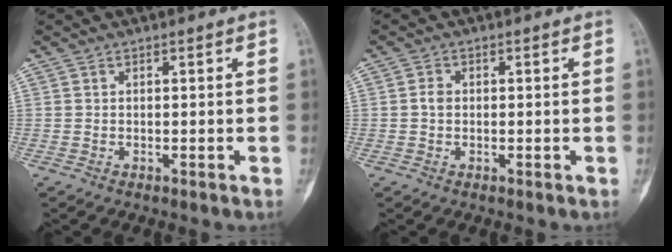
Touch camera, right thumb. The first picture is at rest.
{"total": 1.5, "force": [-0.1, 1.2, 0.9], "torque": [-0.012, 0.004, -0.005]}